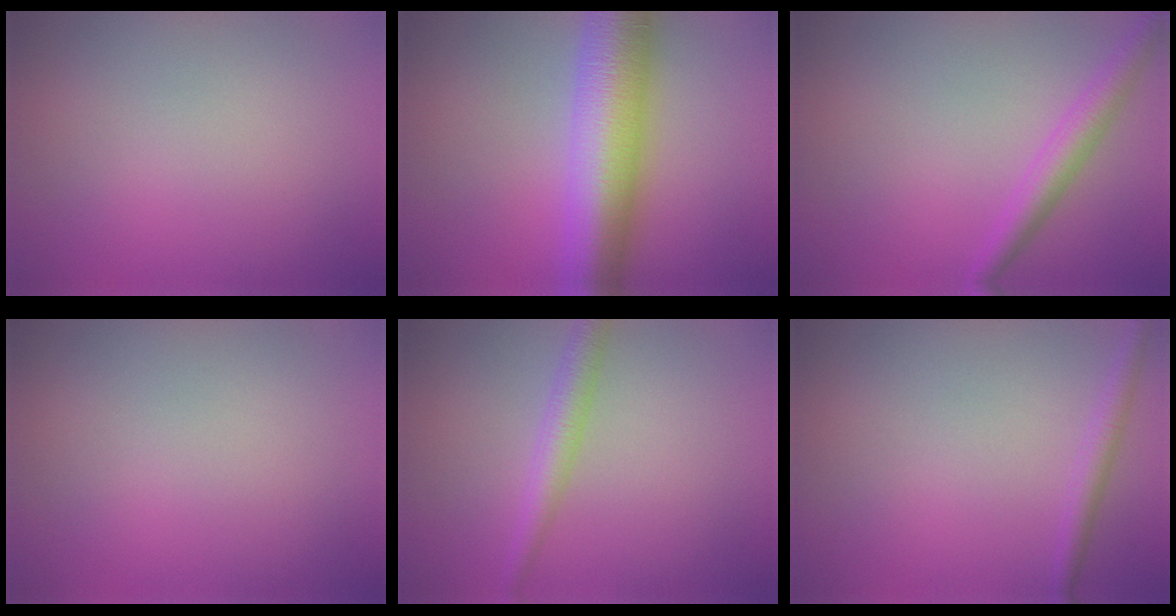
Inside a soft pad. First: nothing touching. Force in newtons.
{"total": 9.9, "press": 9.9, "slide": 0.0}
{"total": 2.9, "press": 2.9, "slide": 0.1}
{"total": 0.0}
{"total": 2.6, "press": 2.6, "slide": 0.1}
{"total": 1.6, "press": 1.6, "slide": 0.0}